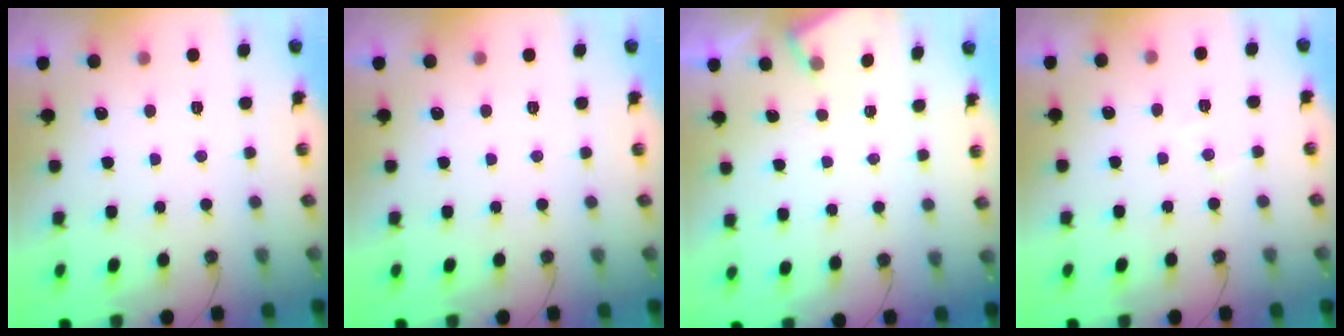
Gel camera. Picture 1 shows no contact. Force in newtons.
{"total": 0.0}
{"total": 2.8, "press": 2.7, "slide": 0.4}
{"total": 4.6, "press": 4.5, "slide": 0.7}